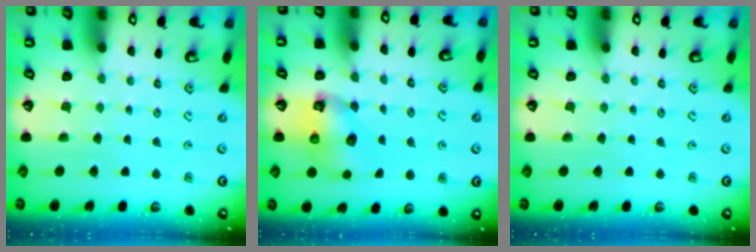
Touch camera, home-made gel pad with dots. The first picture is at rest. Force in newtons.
{"total": 7.2, "press": 7.2, "slide": 0.8}
{"total": 0.0}